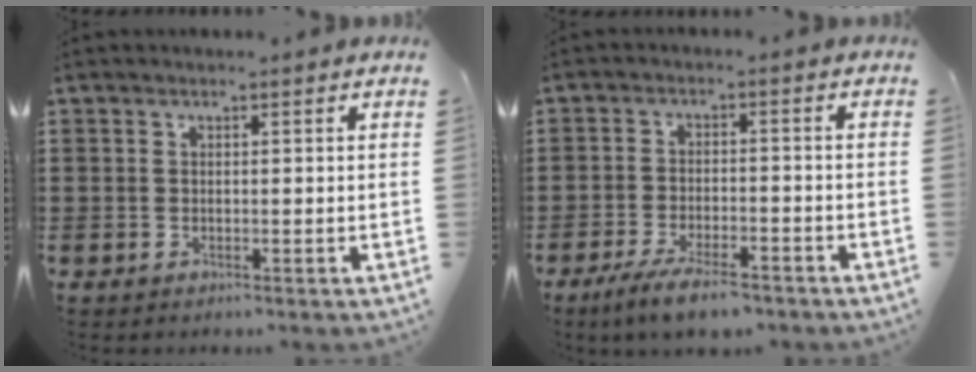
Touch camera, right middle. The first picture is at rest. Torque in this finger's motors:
{"motor_torque": [2.14, 0.00, 0.23, 0.17]}